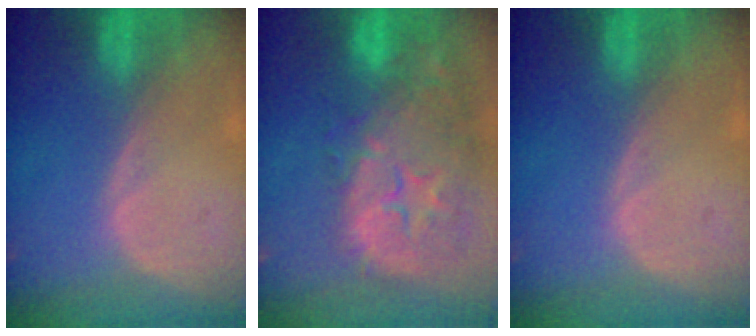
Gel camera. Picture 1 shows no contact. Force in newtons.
{"total": 14.9, "press": 12.0, "slide": 8.9}
{"total": 0.0}